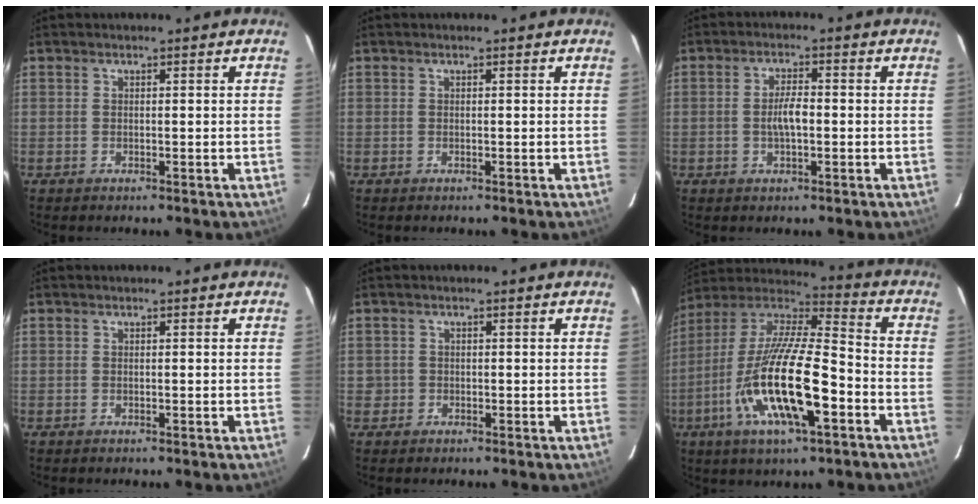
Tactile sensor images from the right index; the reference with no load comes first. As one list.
[{"total": 0.0}, {"total": 4.1, "force": [-0.6, 1.3, 3.8], "torque": [-0.071, 0.004, -0.009]}, {"total": 0.0}, {"total": 1.4, "force": [-0.6, 1.3, 0.0], "torque": [-0.003, 0.002, -0.008]}, {"total": 21.7, "force": [-7.8, 5.5, 19.4], "torque": [-0.374, -0.032, -0.150]}]